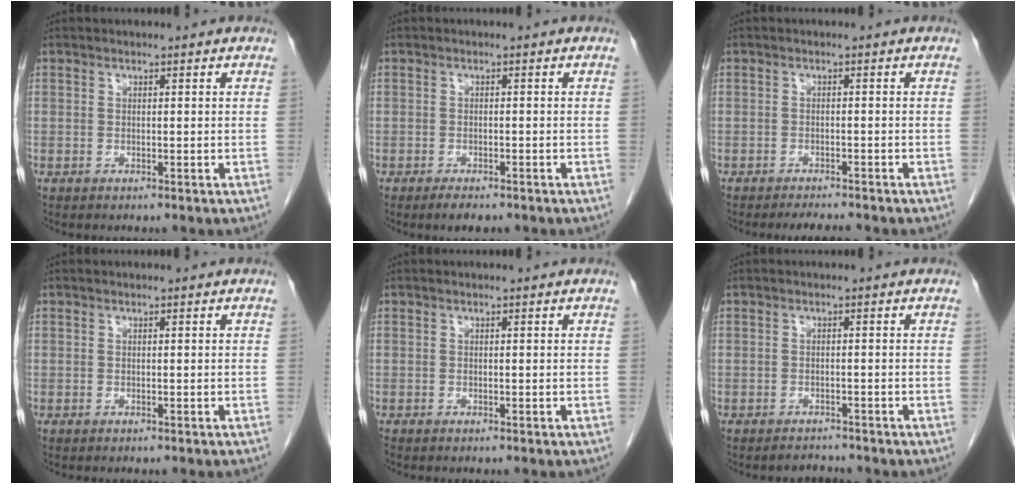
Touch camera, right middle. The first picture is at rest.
{"total": 2.5, "force": [-1.9, 0.8, 1.4], "torque": [-0.026, -0.004, -0.025]}
{"total": 3.3, "force": [-3.1, 0.1, 1.2], "torque": [-0.019, -0.010, -0.045]}
{"total": 0.0}
{"total": 0.0}
{"total": 1.7, "force": [-1.6, 0.2, -0.2], "torque": [0.001, -0.007, -0.022]}